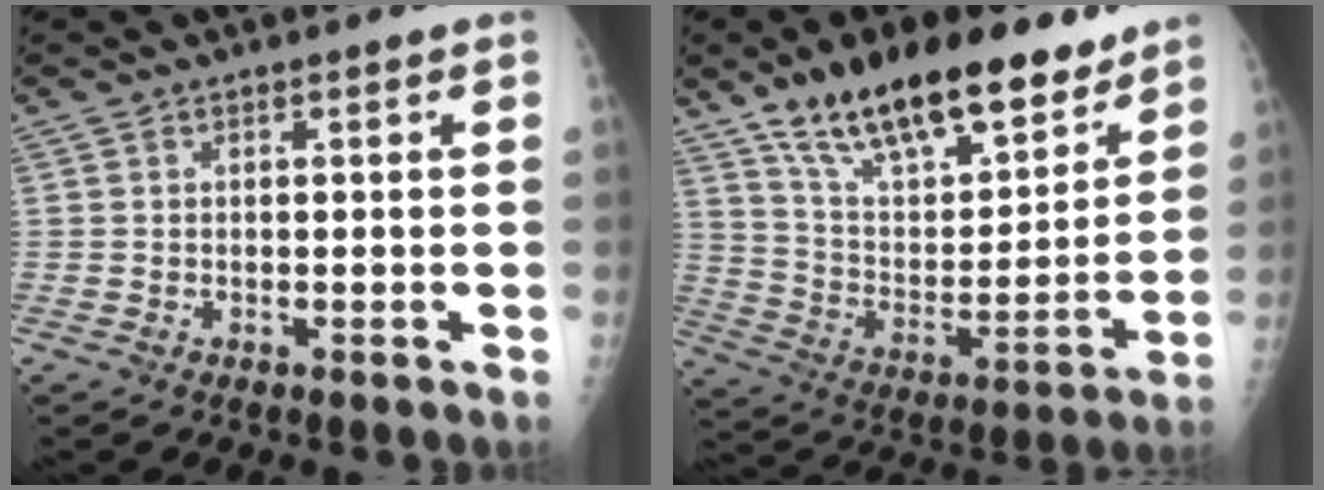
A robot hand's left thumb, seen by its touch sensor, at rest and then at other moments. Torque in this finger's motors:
{"motor_torque": [1.24, 1.24, 1.28, -1.49, 0.30]}